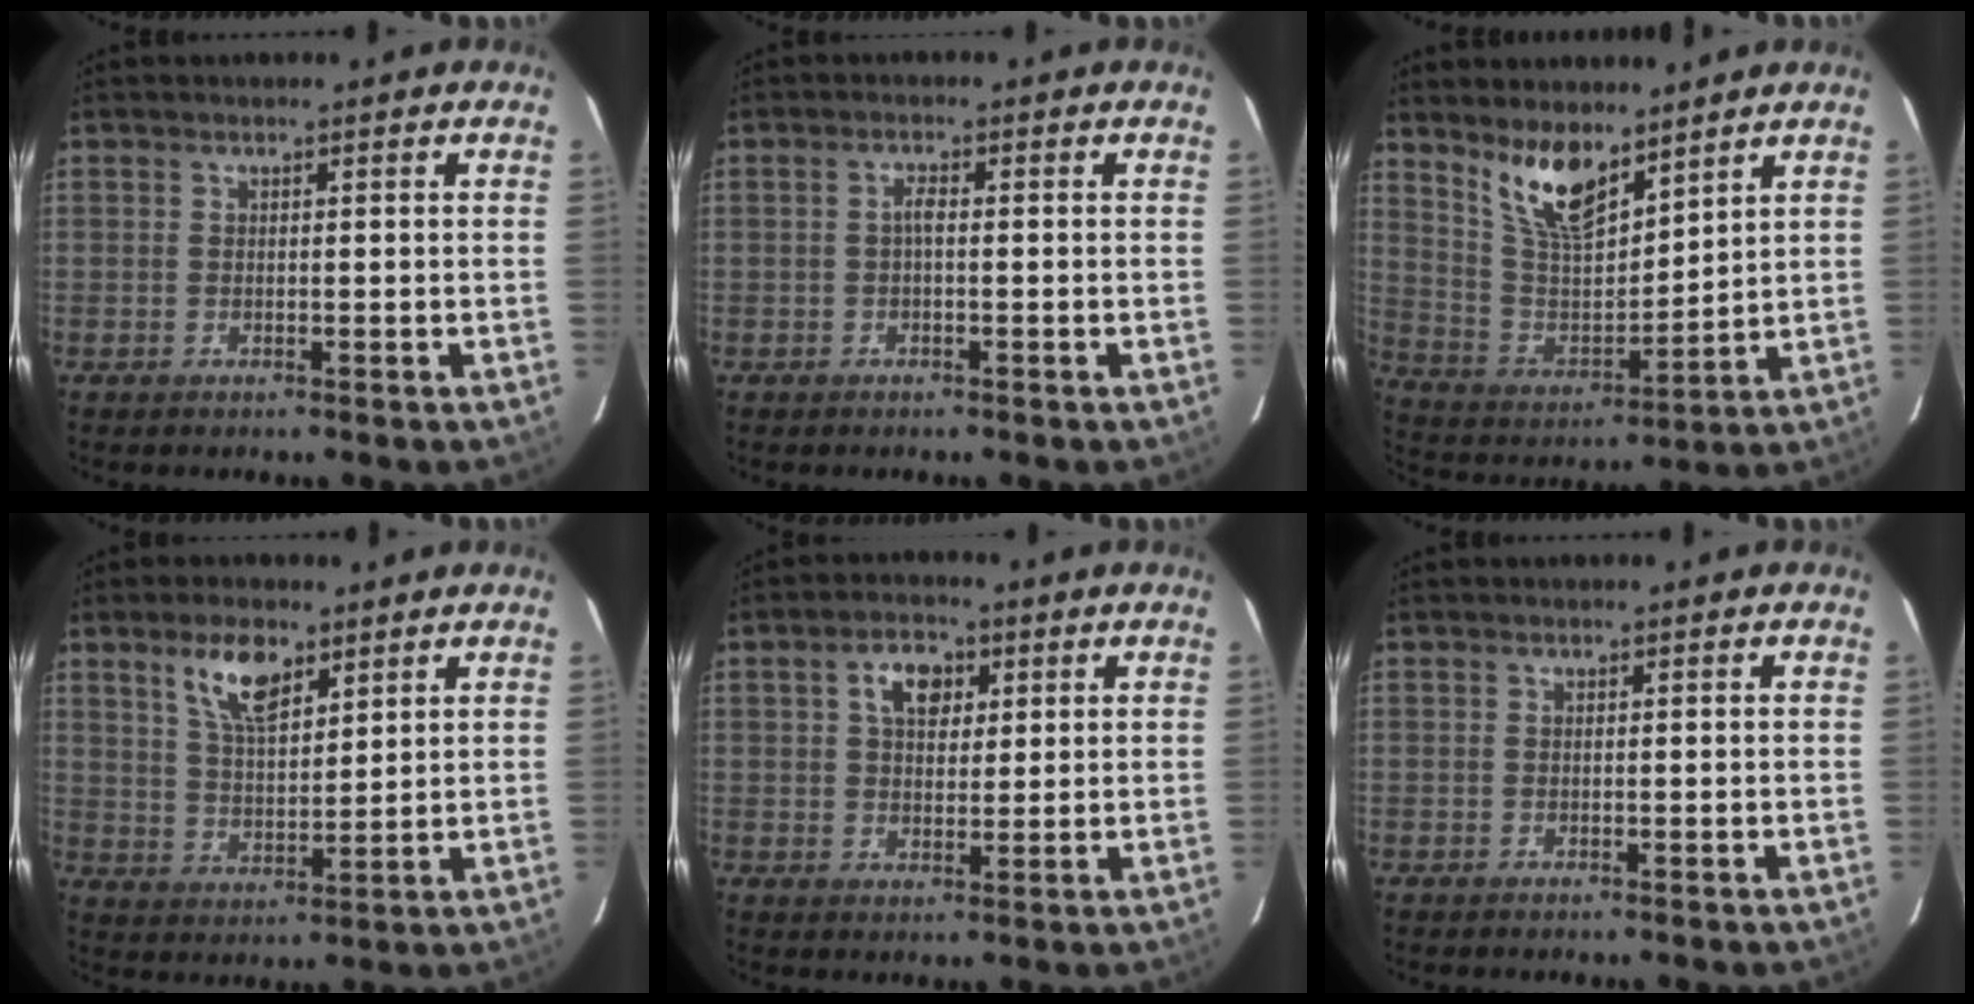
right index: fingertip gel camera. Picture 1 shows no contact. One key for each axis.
{"total": 1.3, "fx": -0.3, "fy": 0.4, "fz": 1.3, "tx": -0.024, "ty": 0.007, "tz": -0.007}
{"total": 12.1, "fx": 8.7, "fy": 4.3, "fz": 7.2, "tx": -0.140, "ty": -0.001, "tz": 0.177}
{"total": 8.5, "fx": 5.2, "fy": 3.5, "fz": 5.8, "tx": -0.103, "ty": 0.007, "tz": 0.101}
{"total": 6.0, "fx": 2.2, "fy": 3.9, "fz": 4.0, "tx": -0.063, "ty": 0.019, "tz": 0.039}
{"total": 0.0}